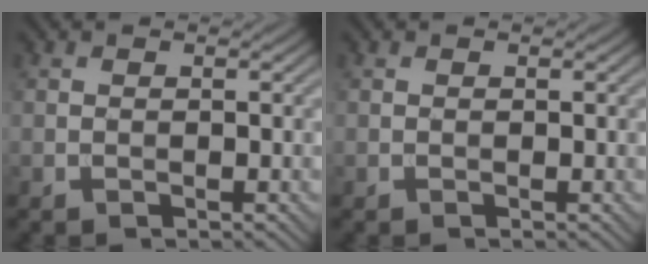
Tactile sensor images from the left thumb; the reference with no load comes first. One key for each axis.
{"total": 0.0}